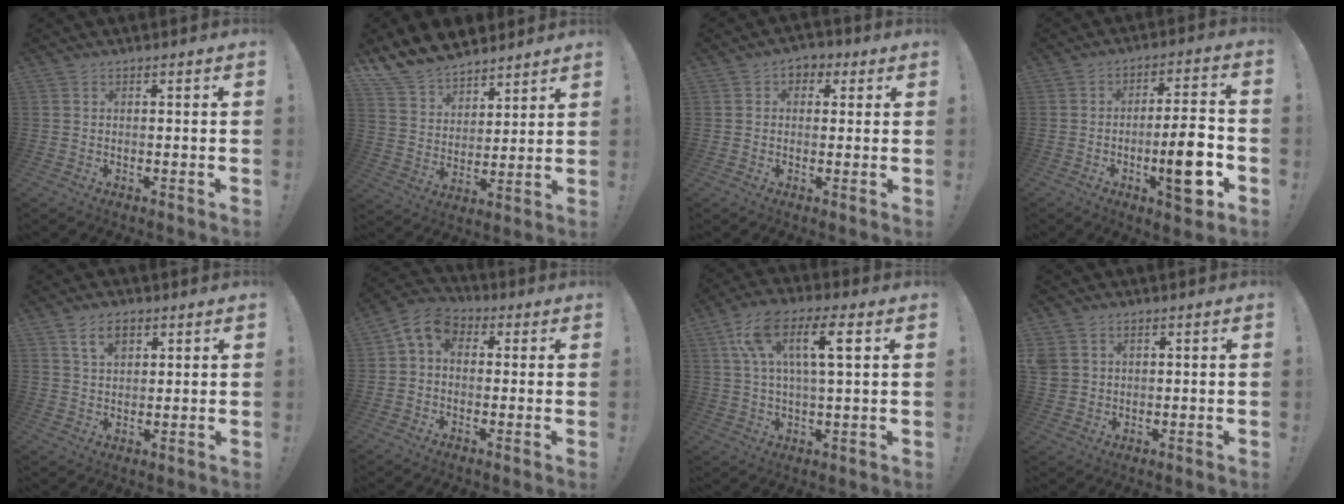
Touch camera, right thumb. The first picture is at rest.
{"total": 12.5, "force": [11.1, 5.4, 2.2], "torque": [-0.058, -0.089, 0.214]}
{"total": 3.8, "force": [0.5, 3.2, 2.0], "torque": [-0.020, 0.004, 0.007]}
{"total": 13.5, "force": [-4.4, 3.0, 12.4], "torque": [-0.171, 0.009, -0.070]}
{"total": 6.9, "force": [3.5, 4.1, 4.3], "torque": [-0.072, -0.002, 0.064]}
{"total": 7.7, "force": [1.8, 5.6, 5.0], "torque": [-0.083, 0.003, 0.042]}
{"total": 13.2, "force": [4.7, 4.4, 11.5], "torque": [-0.218, 0.008, 0.075]}
{"total": 3.9, "force": [1.7, 3.1, 1.5], "torque": [-0.035, -0.005, 0.034]}